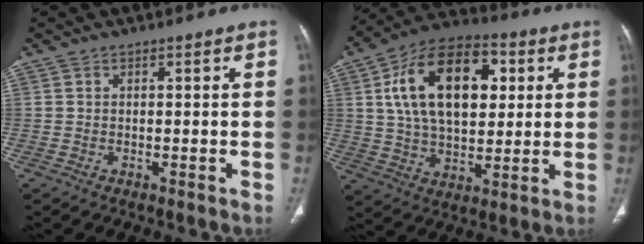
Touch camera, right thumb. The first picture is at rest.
{"total": 21.2, "force": [5.3, 12.5, 16.3], "torque": [-0.247, 0.003, 0.086]}